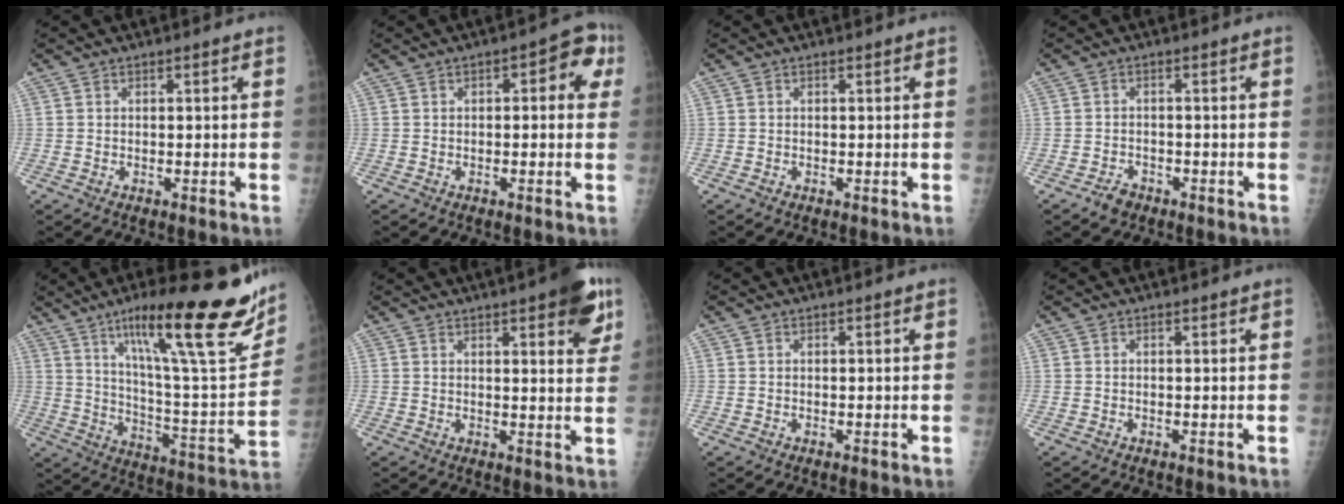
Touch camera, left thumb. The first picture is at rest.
{"total": 6.3, "force": [1.4, 3.0, 5.3], "torque": [-0.033, 0.018, 0.006]}
{"total": 0.0}
{"total": 2.4, "force": [-1.6, 1.6, 0.7], "torque": [-0.010, 0.007, -0.025]}
{"total": 28.6, "force": [16.8, 5.3, 22.5], "torque": [-0.308, -0.060, 0.266]}
{"total": 9.9, "force": [5.3, 2.9, 7.9], "torque": [-0.073, -0.018, 0.060]}
{"total": 0.0}
{"total": 0.0}